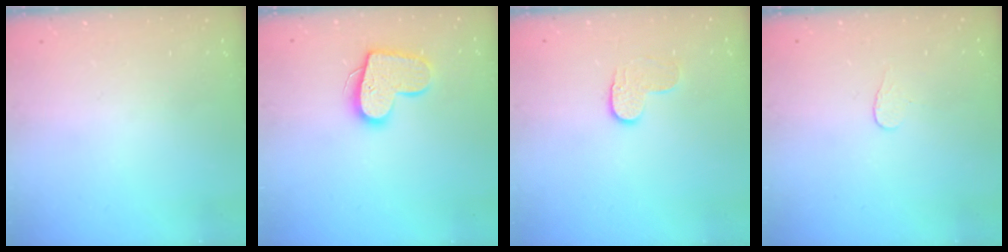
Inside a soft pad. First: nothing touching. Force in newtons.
{"total": 14.2, "press": 14.2, "slide": 1.0}
{"total": 6.3, "press": 6.3, "slide": 0.4}
{"total": 3.4, "press": 3.4, "slide": 0.4}